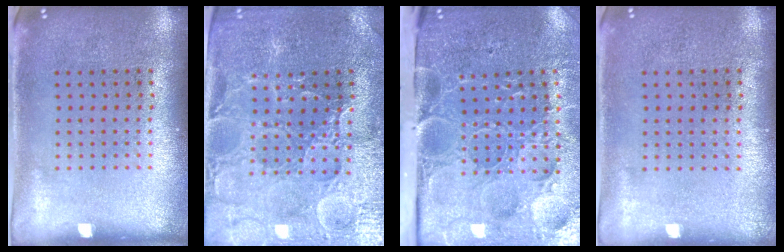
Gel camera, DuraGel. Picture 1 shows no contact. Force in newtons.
{"total": 3.3, "press": 3.3, "slide": 0.5}
{"total": 5.1, "press": 4.1, "slide": 3.0}
{"total": 0.0}